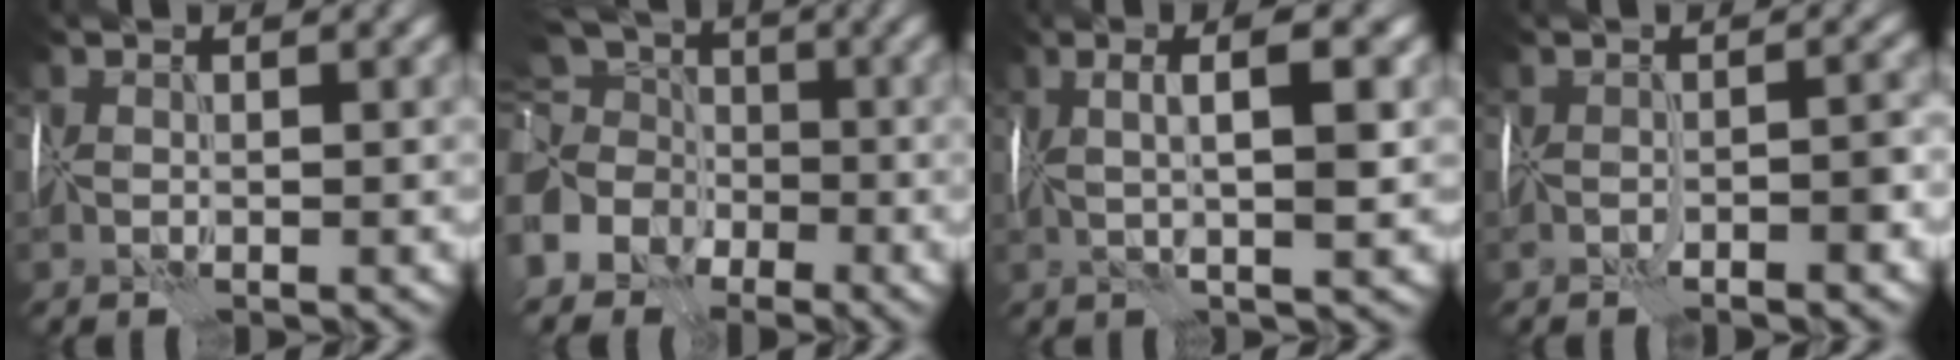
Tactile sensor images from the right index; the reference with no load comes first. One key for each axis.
{"total": 8.9, "fx": -2.9, "fy": 7.1, "fz": 4.4, "tx": -0.091, "ty": -0.019, "tz": -0.072}
{"total": 4.9, "fx": 0.9, "fy": 0.6, "fz": 4.8, "tx": -0.075, "ty": 0.004, "tz": 0.011}
{"total": 2.3, "fx": -1.6, "fy": -0.1, "fz": 1.6, "tx": -0.022, "ty": 0.000, "tz": -0.031}